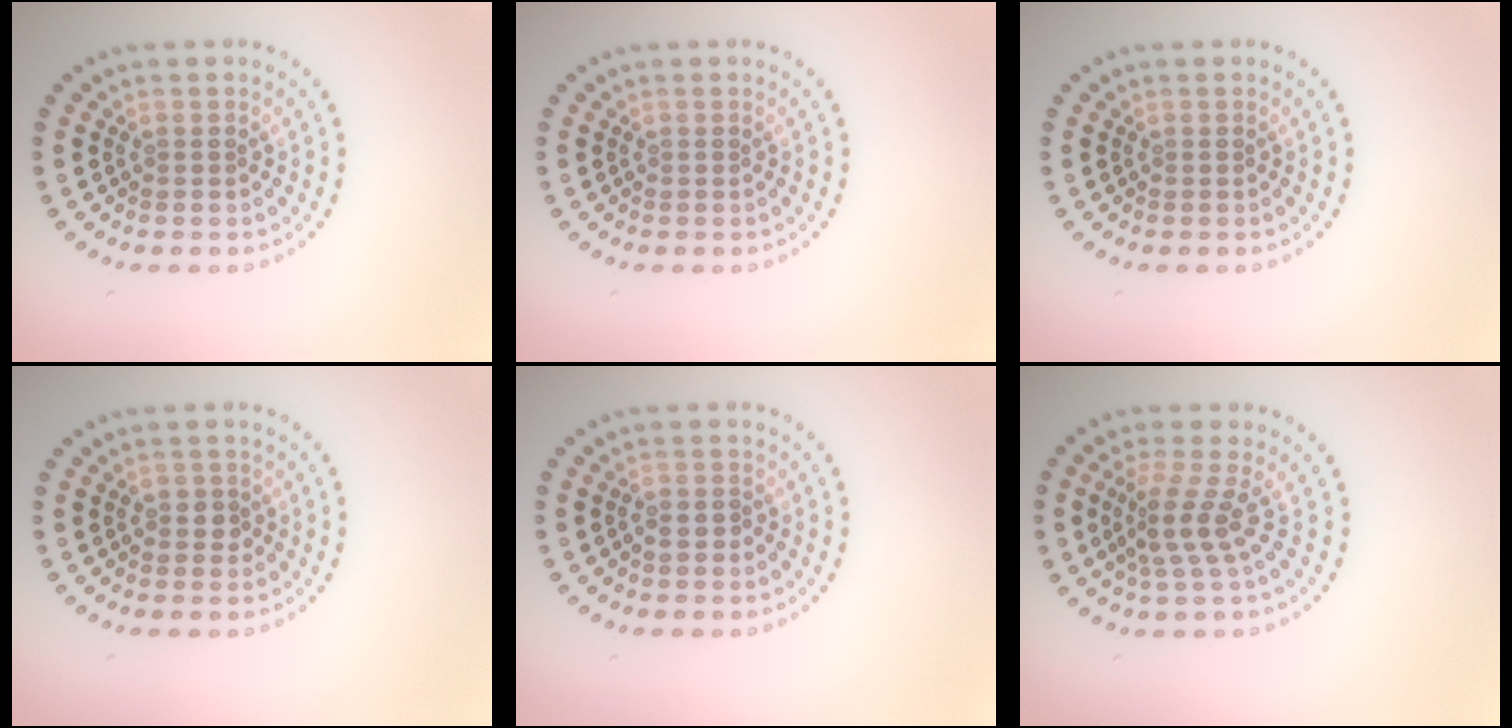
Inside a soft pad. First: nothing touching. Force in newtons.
{"total": 0.0}
{"total": 0.0}
{"total": 1.3, "press": 1.1, "slide": 0.6}
{"total": 0.8, "press": 0.7, "slide": 0.5}
{"total": 2.9, "press": 2.0, "slide": 2.1}